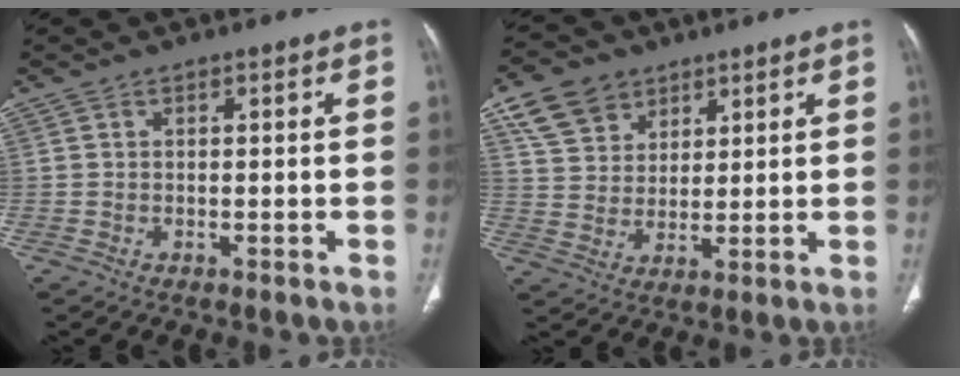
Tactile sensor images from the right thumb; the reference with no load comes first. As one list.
[{"total": 9.7, "force": [5.4, 7.2, 3.6], "torque": [-0.046, -0.012, 0.108]}]